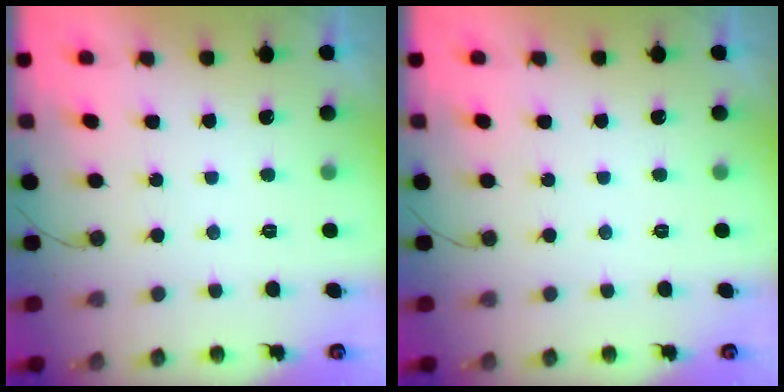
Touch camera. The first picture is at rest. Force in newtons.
{"total": 0.0}